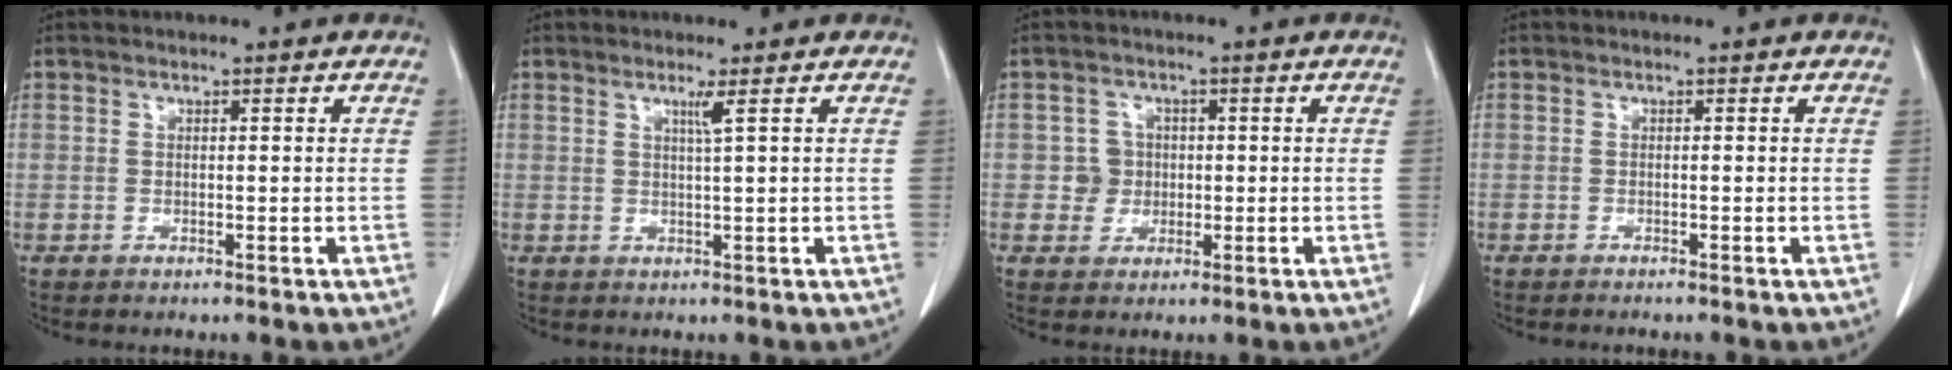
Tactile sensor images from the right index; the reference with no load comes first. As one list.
[{"total": 1.5, "force": [0.7, -0.6, 1.2], "torque": [-0.029, -0.007, 0.016]}, {"total": 3.1, "force": [0.0, 3.1, 0.2], "torque": [0.006, 0.012, 0.004]}, {"total": 1.4, "force": [-1.2, -0.1, 0.6], "torque": [-0.008, 0.001, -0.015]}]